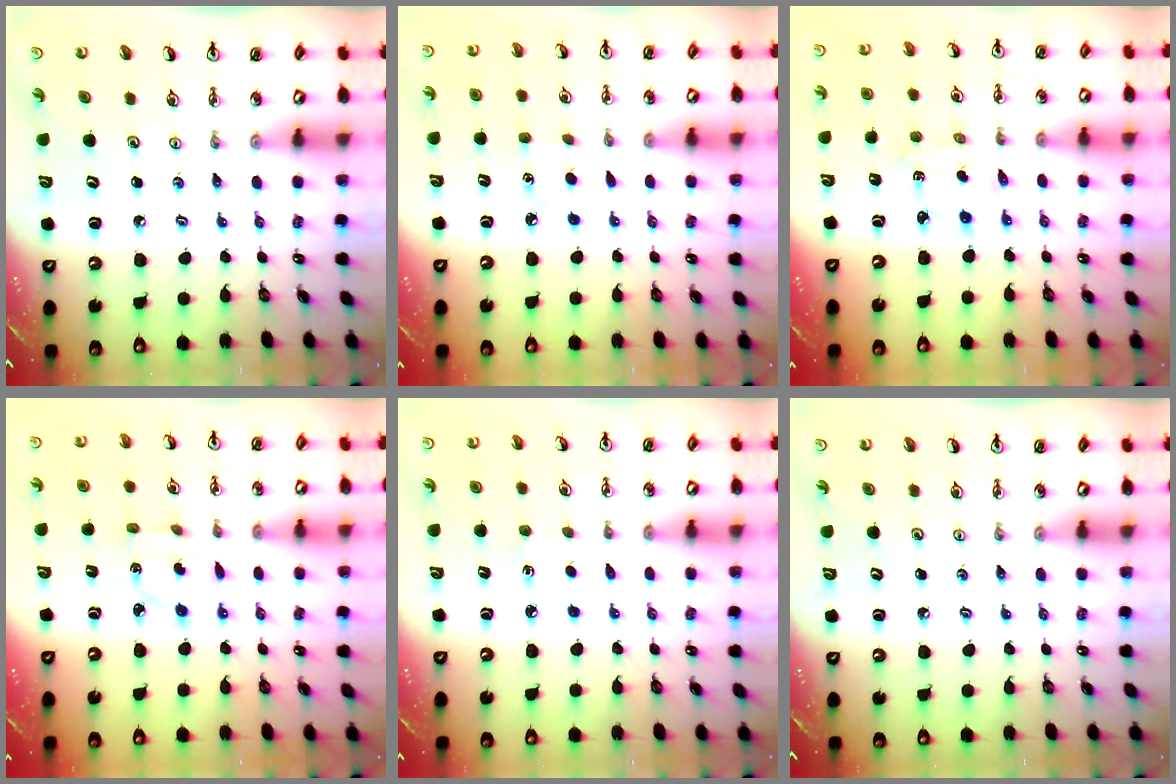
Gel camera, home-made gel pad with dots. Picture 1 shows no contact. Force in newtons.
{"total": 4.0, "press": 3.9, "slide": 0.4}
{"total": 2.1, "press": 2.1, "slide": 0.4}
{"total": 3.7, "press": 3.7, "slide": 0.2}
{"total": 3.8, "press": 3.8, "slide": 0.5}
{"total": 0.0}